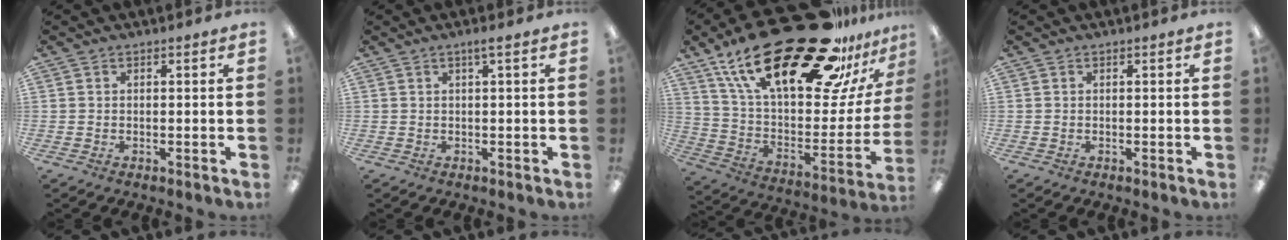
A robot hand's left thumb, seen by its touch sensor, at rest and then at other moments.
{"total": 1.7, "force": [0.8, 0.1, 1.5], "torque": [-0.031, 0.001, 0.013]}
{"total": 35.3, "force": [22.3, 14.3, 23.3], "torque": [-0.338, -0.144, 0.410]}
{"total": 0.0}